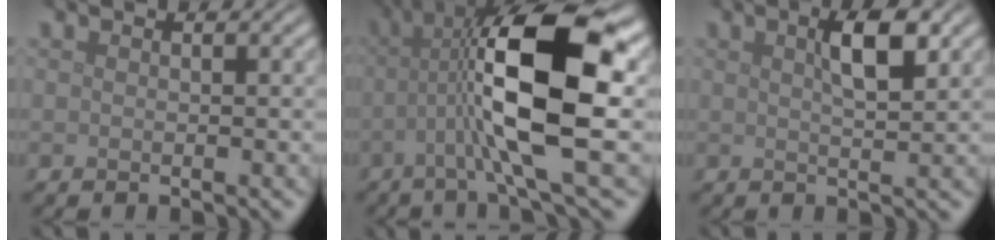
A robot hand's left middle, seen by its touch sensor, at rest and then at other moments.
{"total": 10.9, "force": [-0.4, 2.7, 10.6], "torque": [-0.192, 0.015, -0.009]}
{"total": 3.6, "force": [1.5, 0.9, 3.1], "torque": [-0.050, 0.011, 0.024]}